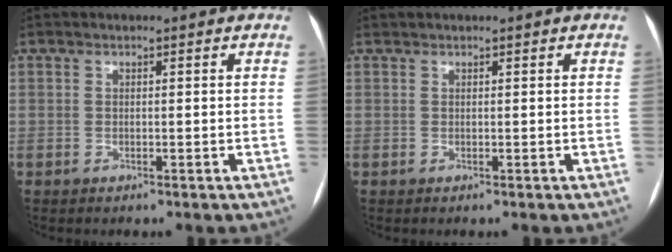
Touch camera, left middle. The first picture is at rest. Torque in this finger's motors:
{"motor_torque": [0.09, -0.27, -0.02, 0.01]}